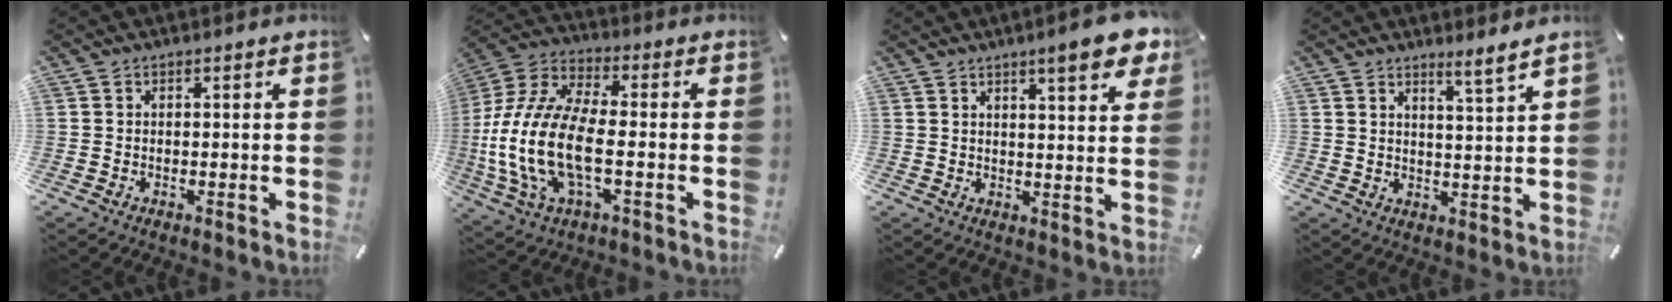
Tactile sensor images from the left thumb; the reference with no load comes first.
{"total": 16.8, "force": [-3.7, 8.0, 14.3], "torque": [-0.327, -0.011, -0.070]}
{"total": 8.7, "force": [5.8, 1.7, 6.2], "torque": [-0.084, -0.031, 0.092]}
{"total": 4.2, "force": [3.9, -0.7, 1.4], "torque": [-0.028, -0.029, 0.068]}